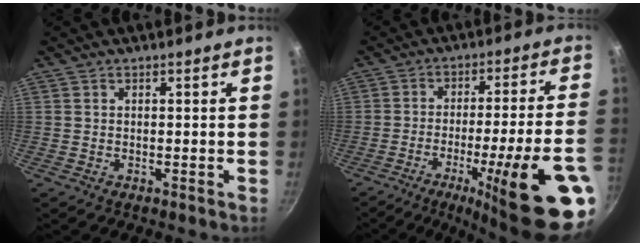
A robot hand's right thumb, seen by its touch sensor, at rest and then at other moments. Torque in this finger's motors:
{"motor_torque": [2.96, 2.05, 2.35, -0.42, 0.49]}